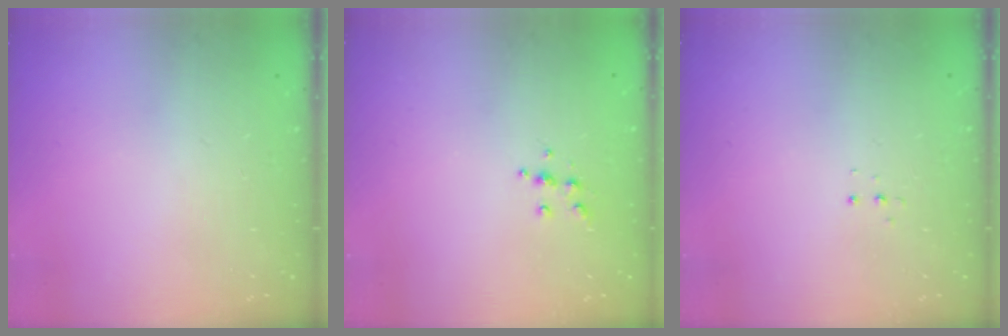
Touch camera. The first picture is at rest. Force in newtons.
{"total": 4.7, "press": 4.6, "slide": 0.5}
{"total": 3.3, "press": 3.2, "slide": 0.6}